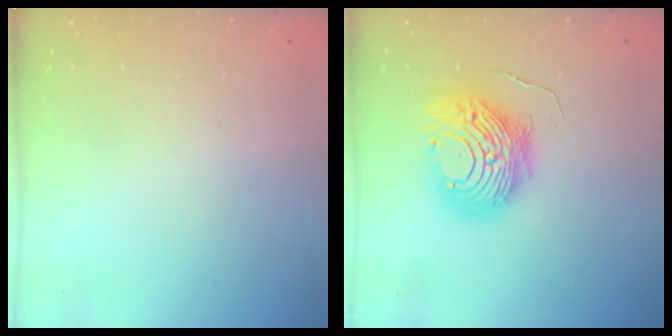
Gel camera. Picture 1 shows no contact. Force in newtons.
{"total": 12.9, "press": 12.9, "slide": 0.6}